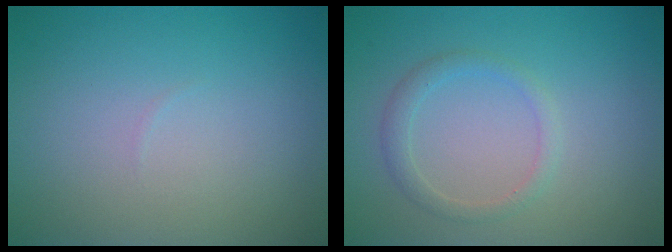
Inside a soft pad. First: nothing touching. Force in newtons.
{"total": 1.7, "press": 1.7, "slide": 0.1}